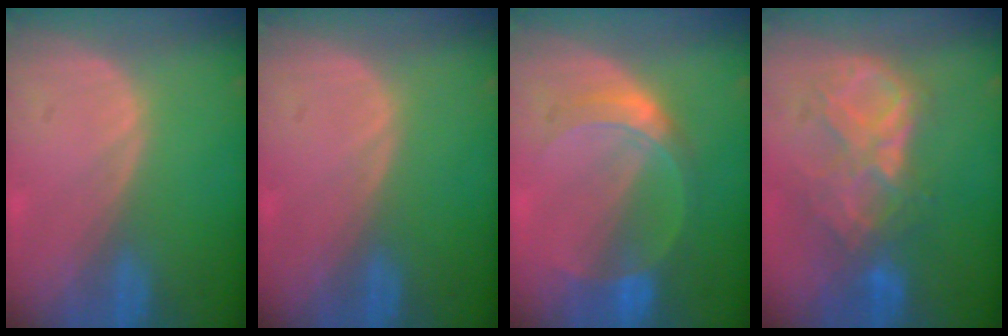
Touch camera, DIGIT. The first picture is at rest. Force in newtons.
{"total": 0.0}
{"total": 5.6, "press": 5.6, "slide": 0.0}
{"total": 8.7, "press": 7.6, "slide": 4.1}